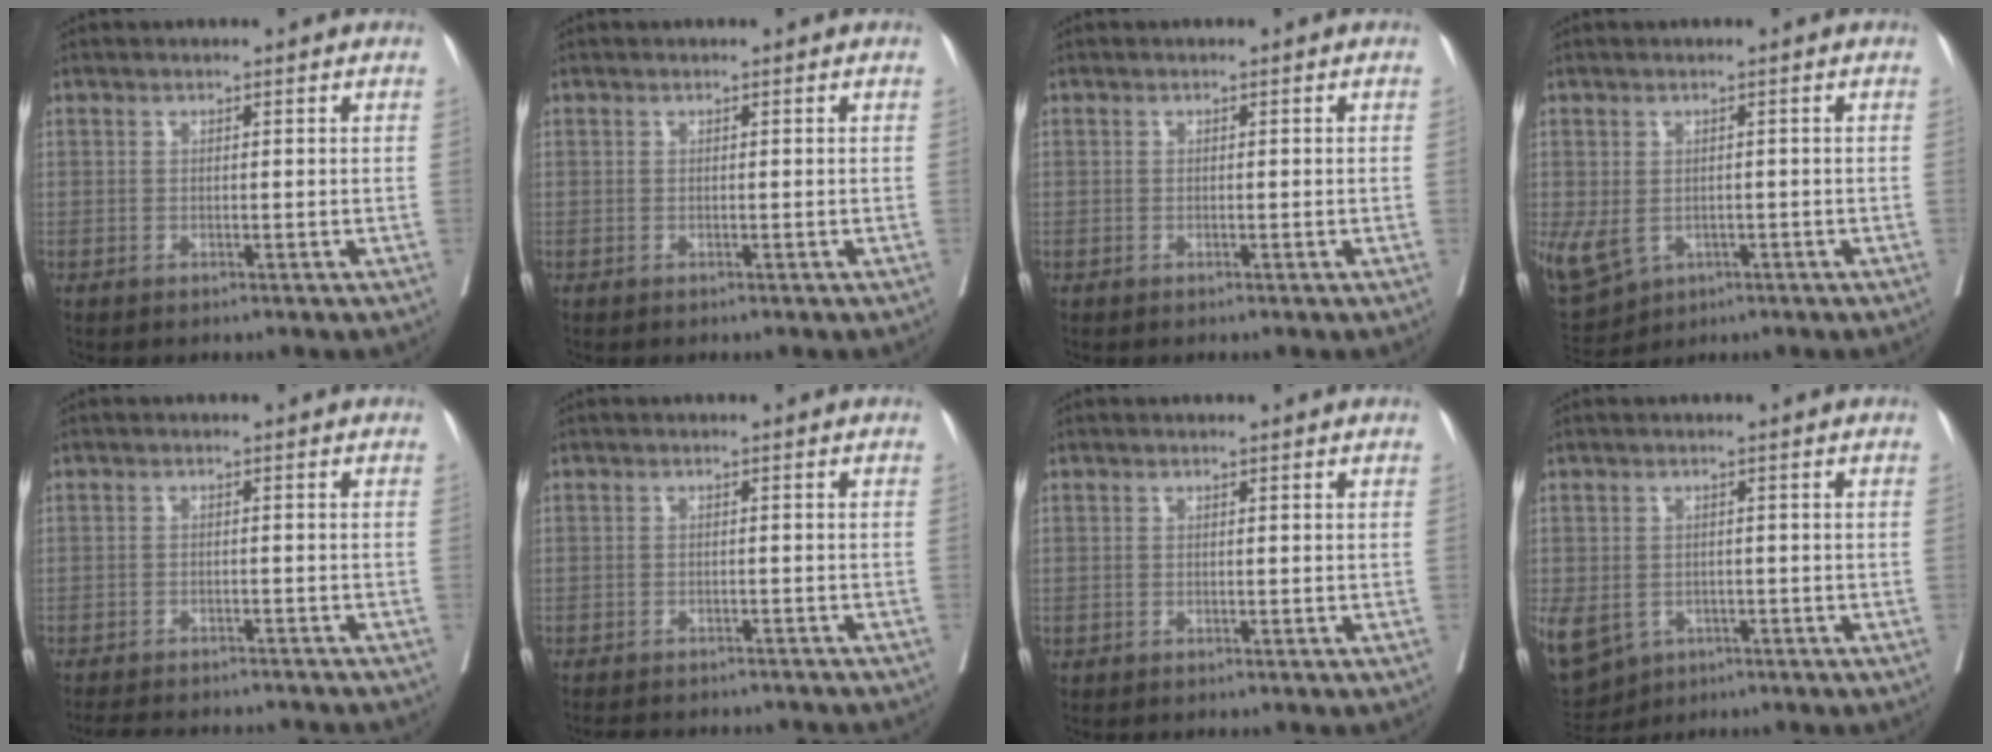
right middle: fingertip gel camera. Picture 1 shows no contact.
{"total": 0.0}
{"total": 0.0}
{"total": 12.2, "force": [-3.9, 9.9, 6.1], "torque": [-0.169, -0.001, -0.047]}
{"total": 12.4, "force": [-11.5, 2.3, 4.1], "torque": [-0.072, -0.005, -0.146]}
{"total": 11.1, "force": [-10.2, 2.7, 3.5], "torque": [-0.058, 0.000, -0.119]}
{"total": 0.0}
{"total": 20.3, "force": [-8.3, 16.4, 8.6], "torque": [-0.300, -0.017, -0.112]}